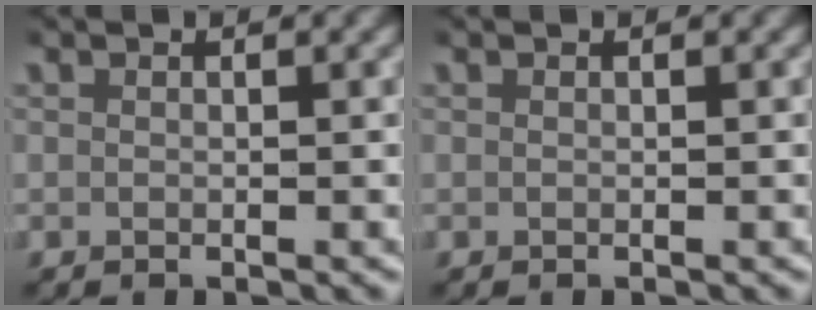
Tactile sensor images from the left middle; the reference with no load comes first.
{"total": 0.0}